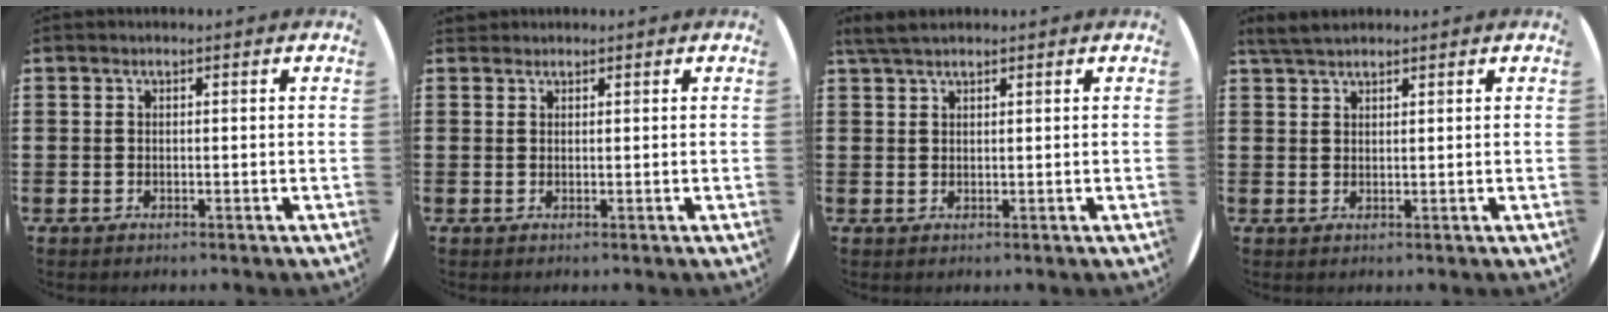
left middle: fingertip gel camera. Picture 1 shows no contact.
{"total": 0.7, "force": [0.6, 0.2, -0.1], "torque": [0.002, 0.003, 0.013]}
{"total": 2.6, "force": [2.2, 0.6, 1.4], "torque": [-0.031, 0.006, 0.041]}
{"total": 2.8, "force": [2.4, 0.6, 1.1], "torque": [-0.027, 0.004, 0.046]}